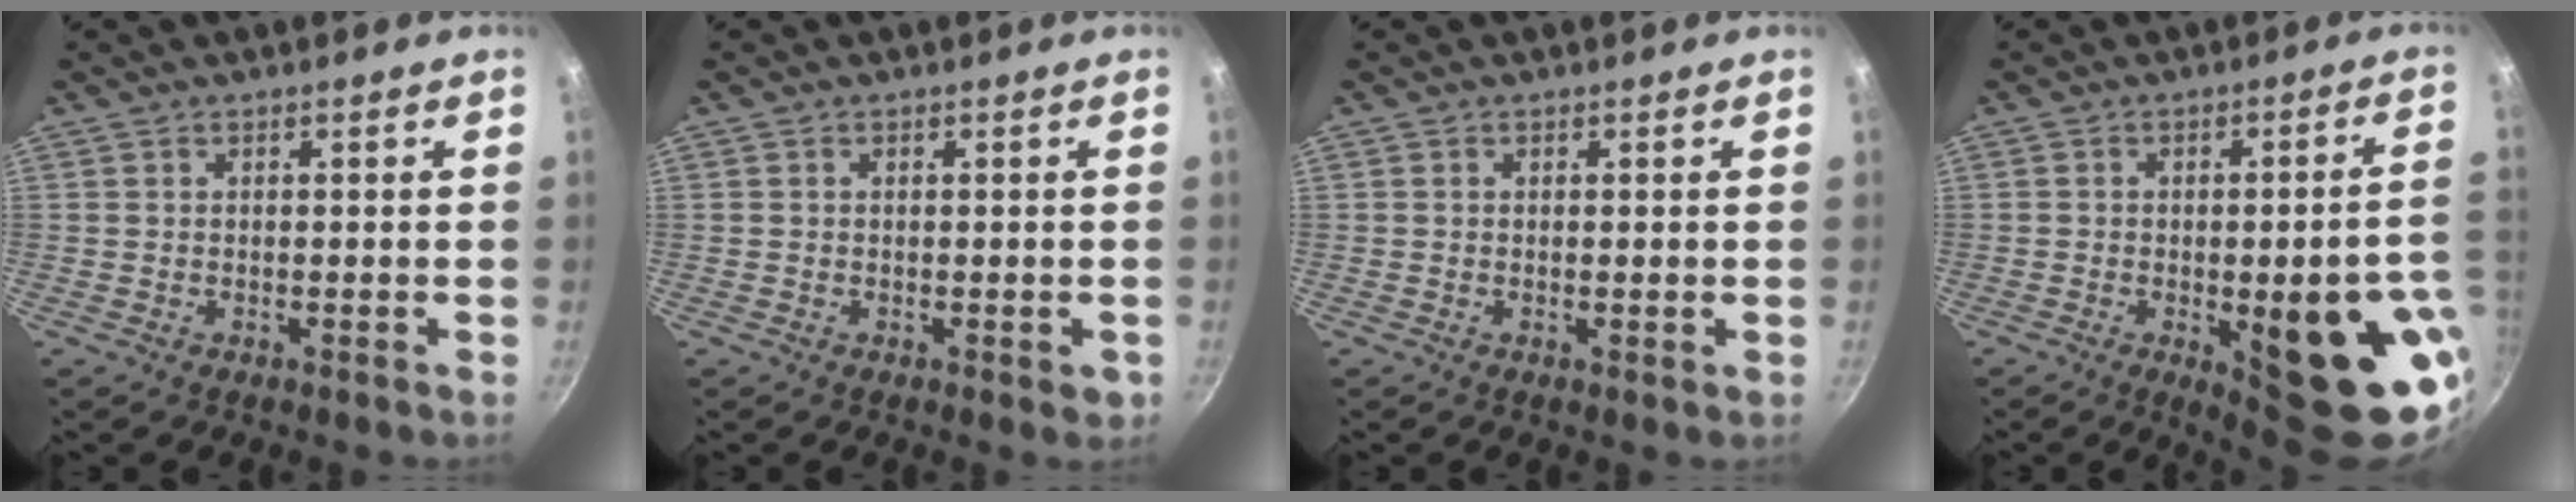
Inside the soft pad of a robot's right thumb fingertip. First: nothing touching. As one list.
[{"total": 2.2, "force": [-0.4, 1.0, 1.9], "torque": [-0.016, -0.003, -0.005]}, {"total": 0.5, "force": [-0.1, 0.0, 0.5], "torque": [-0.008, -0.003, -0.002]}, {"total": 21.3, "force": [-6.5, 6.8, 19.1], "torque": [-0.187, 0.011, -0.072]}]